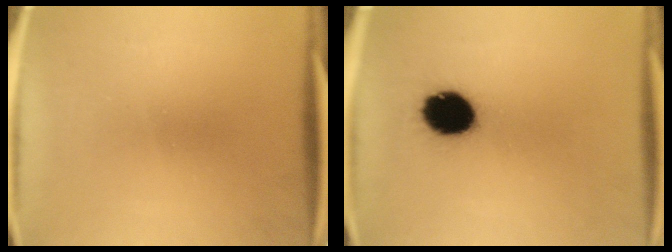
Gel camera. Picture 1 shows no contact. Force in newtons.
{"total": 12.2}